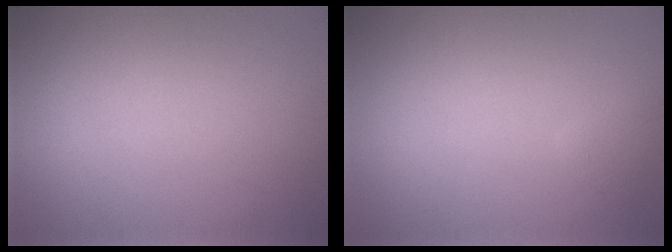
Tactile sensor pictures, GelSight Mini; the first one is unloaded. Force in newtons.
{"total": 0.9, "press": 0.9, "slide": 0.1}